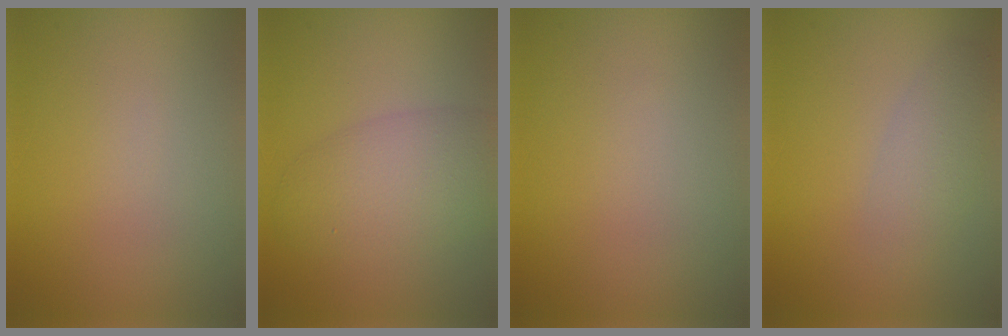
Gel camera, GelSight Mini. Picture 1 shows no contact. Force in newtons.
{"total": 5.1, "press": 5.1, "slide": 0.3}
{"total": 0.0}
{"total": 2.5, "press": 2.5, "slide": 0.1}